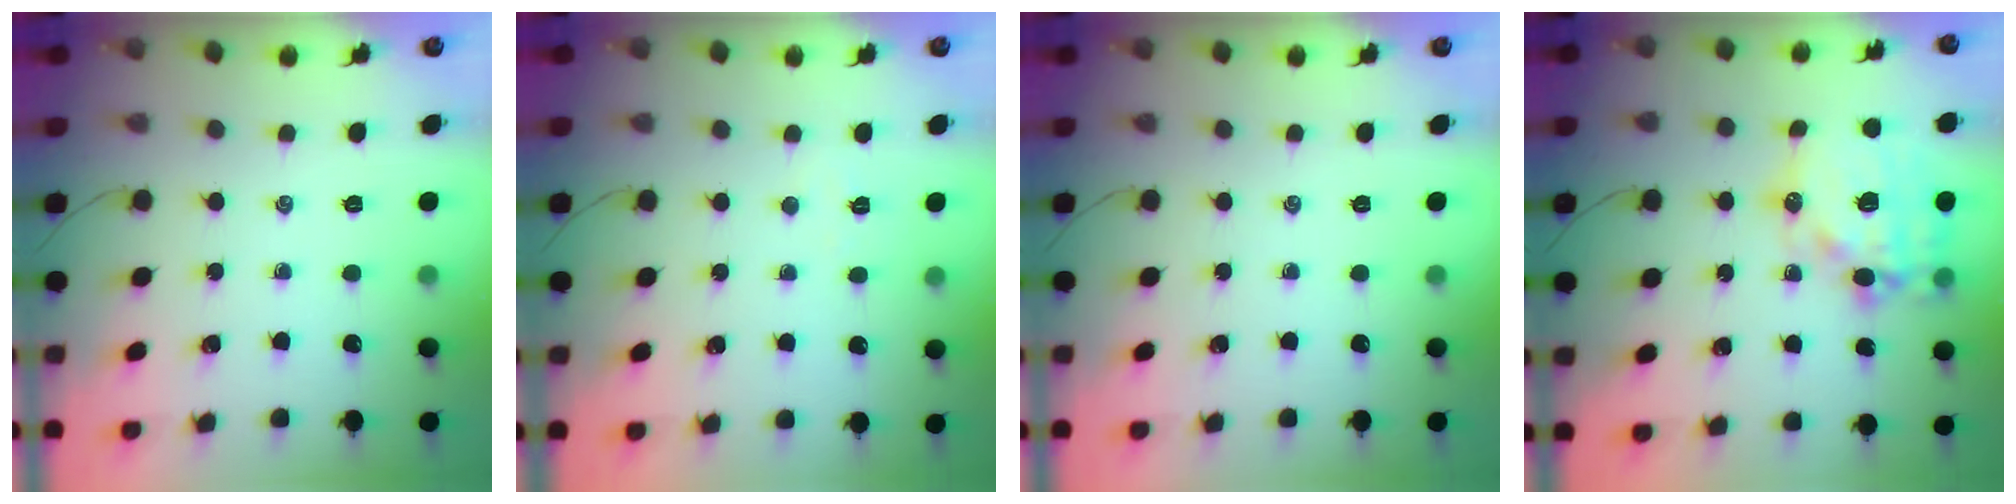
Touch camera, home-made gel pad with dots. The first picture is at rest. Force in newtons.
{"total": 2.4, "press": 2.3, "slide": 0.6}
{"total": 0.0}
{"total": 18.3, "press": 17.8, "slide": 4.3}